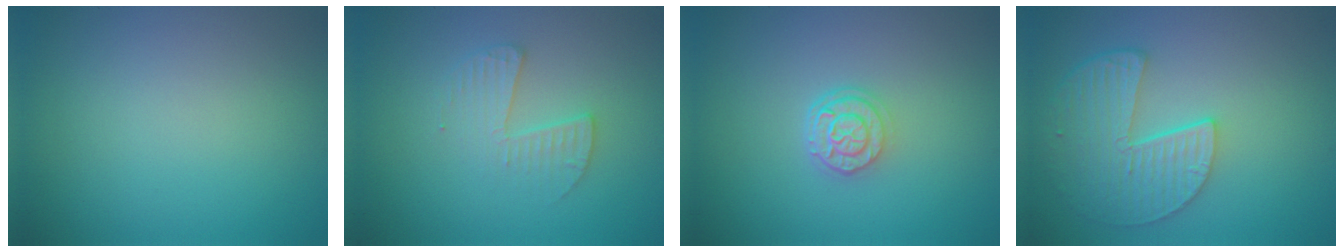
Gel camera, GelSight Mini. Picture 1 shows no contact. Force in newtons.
{"total": 2.3, "press": 2.3, "slide": 0.3}
{"total": 2.9, "press": 2.3, "slide": 1.8}
{"total": 5.4, "press": 4.3, "slide": 3.1}